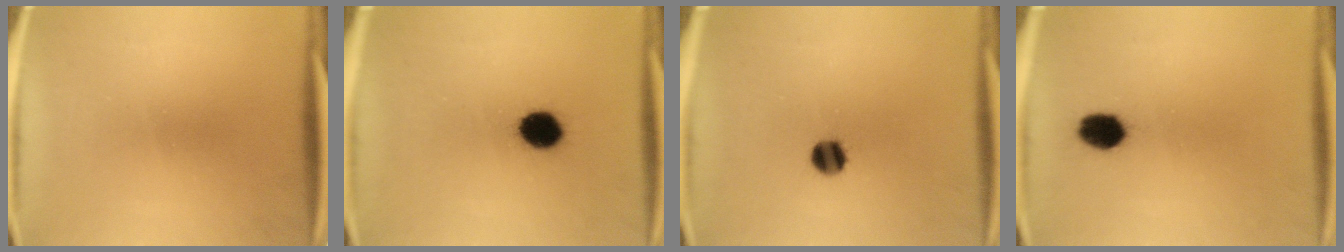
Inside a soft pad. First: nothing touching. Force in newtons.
{"total": 8.1}
{"total": 5.0}
{"total": 5.6}